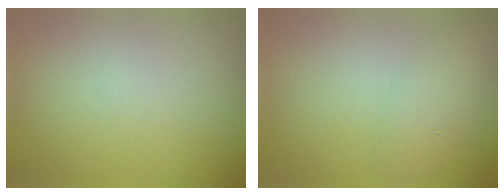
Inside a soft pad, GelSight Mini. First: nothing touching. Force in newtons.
{"total": 2.8, "press": 2.8, "slide": 0.2}